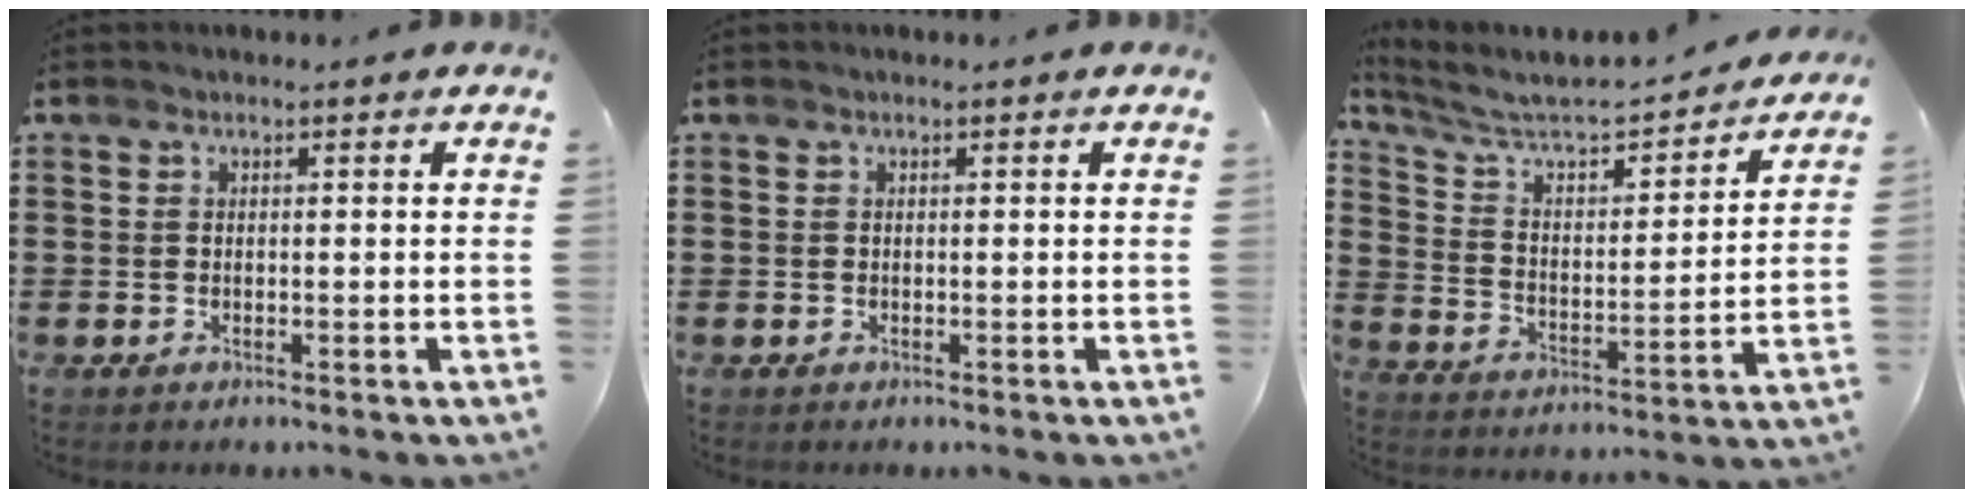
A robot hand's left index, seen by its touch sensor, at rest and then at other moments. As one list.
[{"total": 0.0}, {"total": 5.2, "force": [4.7, 1.1, 1.9], "torque": [-0.064, -0.040, 0.070]}]